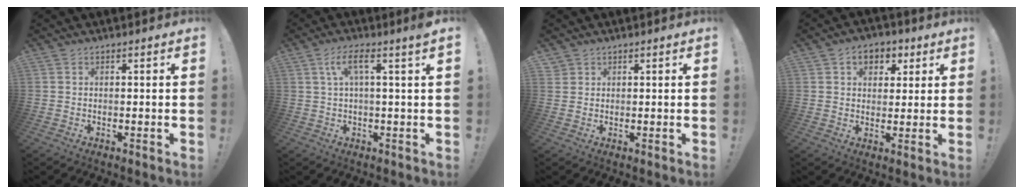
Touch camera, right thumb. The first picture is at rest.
{"total": 6.8, "force": [2.2, 0.6, 6.4], "torque": [-0.116, -0.001, 0.034]}
{"total": 1.6, "force": [1.2, 1.1, 0.2], "torque": [0.003, -0.009, 0.022]}
{"total": 7.8, "force": [3.1, 5.9, 3.9], "torque": [-0.045, -0.008, 0.058]}